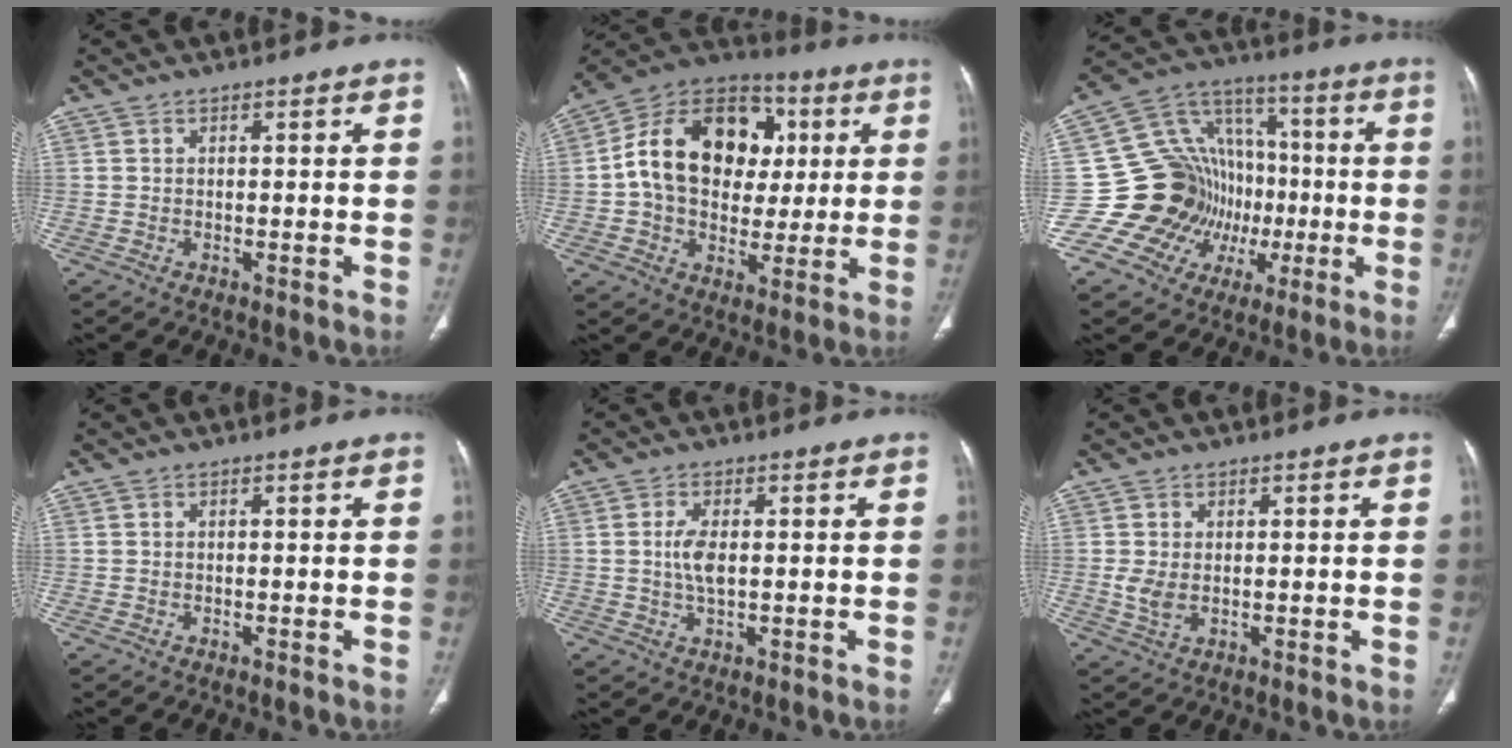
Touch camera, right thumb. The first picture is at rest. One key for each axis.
{"total": 20.9, "fx": 3.2, "fy": 15.5, "fz": 13.7, "tx": -0.202, "ty": 0.021, "tz": 0.049}
{"total": 19.1, "fx": -3.6, "fy": 16.5, "fz": 8.9, "tx": -0.092, "ty": 0.055, "tz": -0.054}
{"total": 0.0}
{"total": 4.1, "fx": 0.3, "fy": 1.7, "fz": 3.7, "tx": -0.081, "ty": -0.002, "tz": 0.009}
{"total": 2.9, "fx": 0.2, "fy": 1.7, "fz": 2.4, "tx": -0.052, "ty": -0.009, "tz": 0.009}